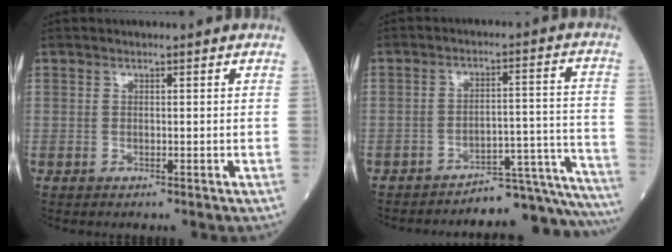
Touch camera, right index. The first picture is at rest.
{"total": 16.6, "force": [-16.4, 0.4, 2.3], "torque": [0.028, 0.048, -0.207]}